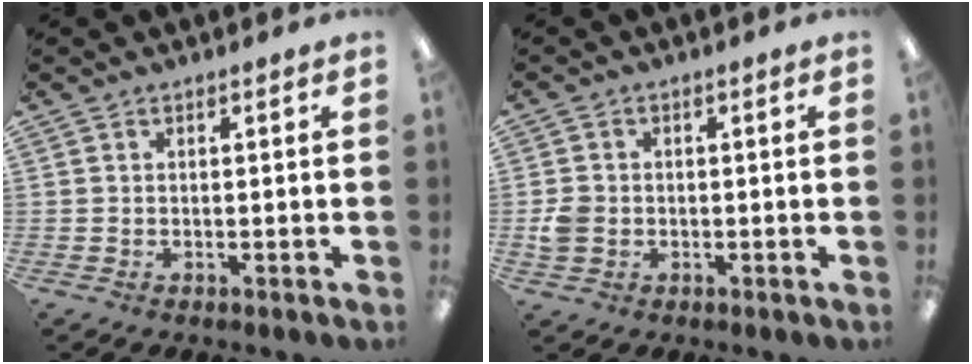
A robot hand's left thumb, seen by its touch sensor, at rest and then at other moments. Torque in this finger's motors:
{"motor_torque": [-0.16, 0.22, 0.04, -0.05, 0.01]}